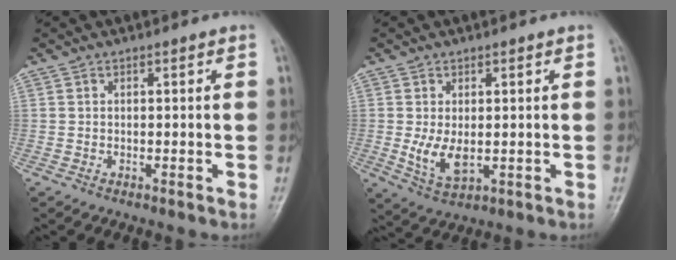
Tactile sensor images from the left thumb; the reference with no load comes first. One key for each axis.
{"total": 5.7, "fx": -0.1, "fy": 3.1, "fz": 4.8, "tx": -0.089, "ty": -0.015, "tz": 0.009}